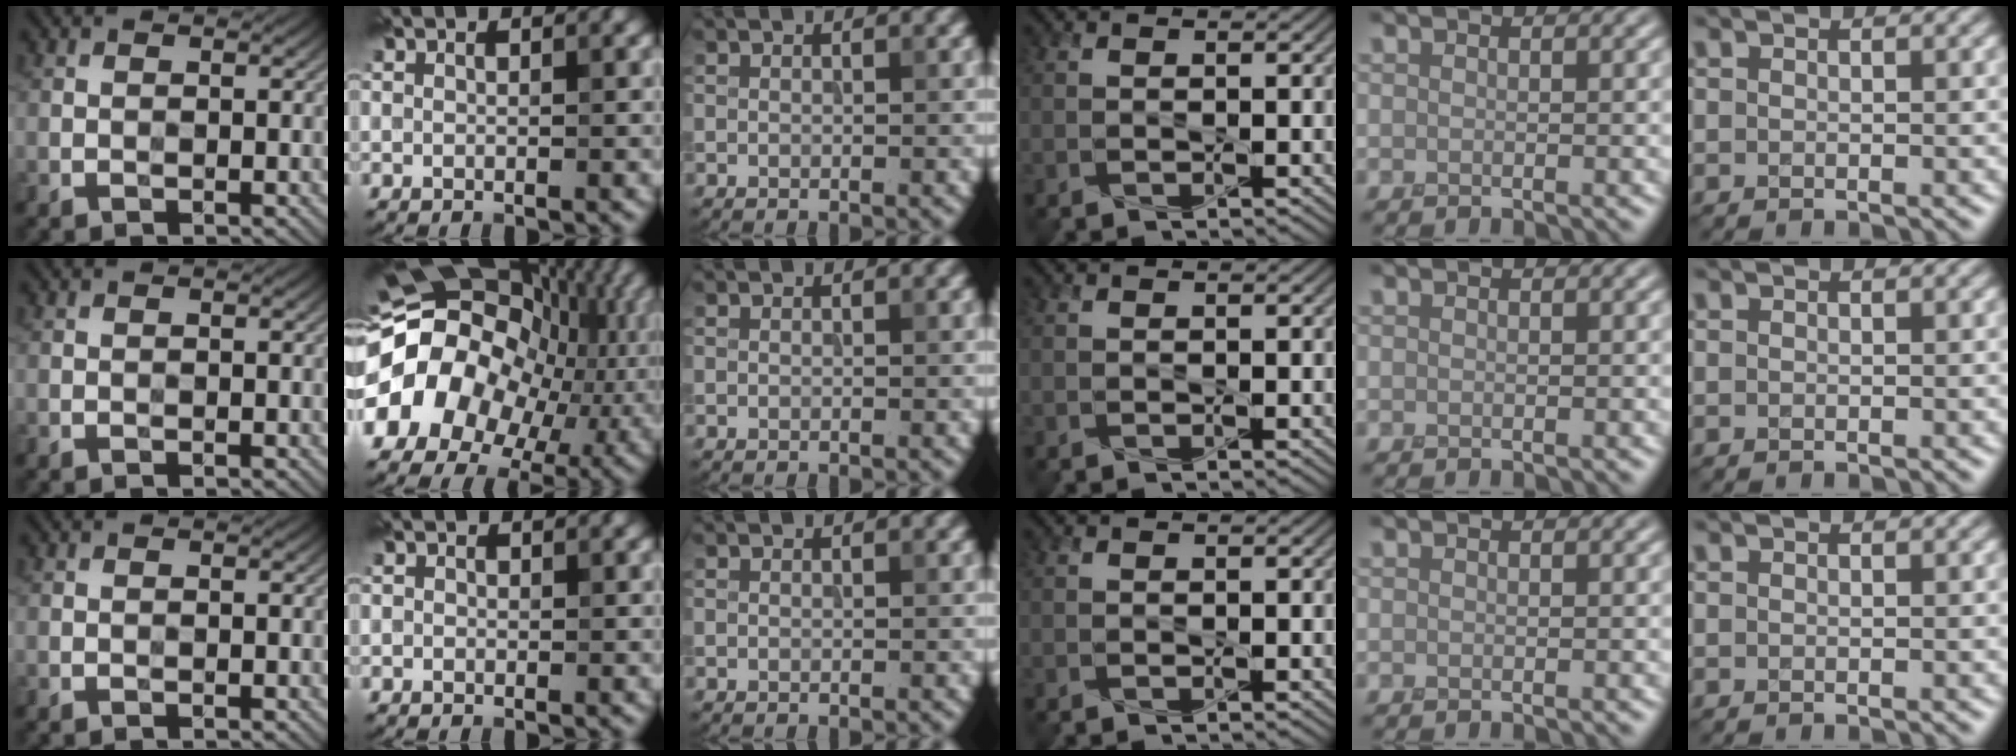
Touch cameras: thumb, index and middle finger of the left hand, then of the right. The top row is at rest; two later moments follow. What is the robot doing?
{"motion": "press", "object": "joystick"}